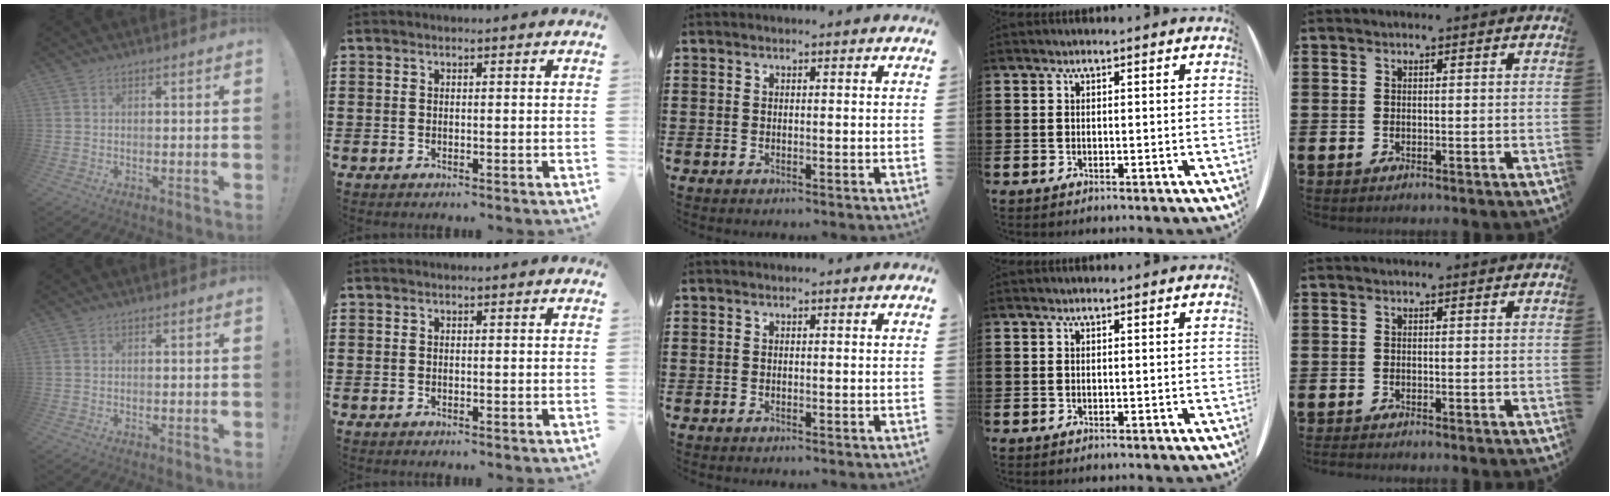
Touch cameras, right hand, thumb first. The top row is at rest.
{"little": {"total": 0.5, "force": [-0.5, 0.0, 0.1], "torque": [-0.002, -0.002, -0.011]}}